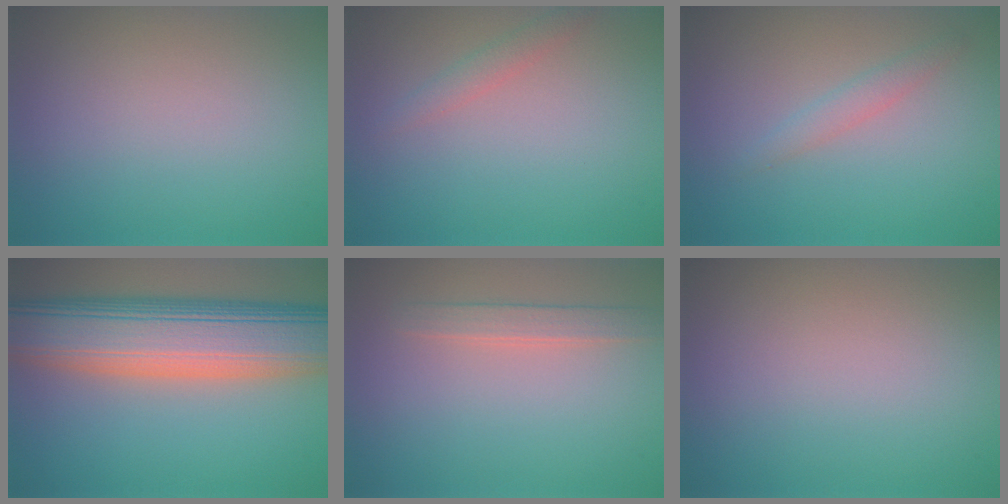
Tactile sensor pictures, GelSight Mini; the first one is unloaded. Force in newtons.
{"total": 1.3, "press": 1.3, "slide": 0.1}
{"total": 1.5, "press": 1.5, "slide": 0.0}
{"total": 13.0, "press": 13.0, "slide": 0.5}
{"total": 1.9, "press": 1.9, "slide": 0.3}
{"total": 0.0}